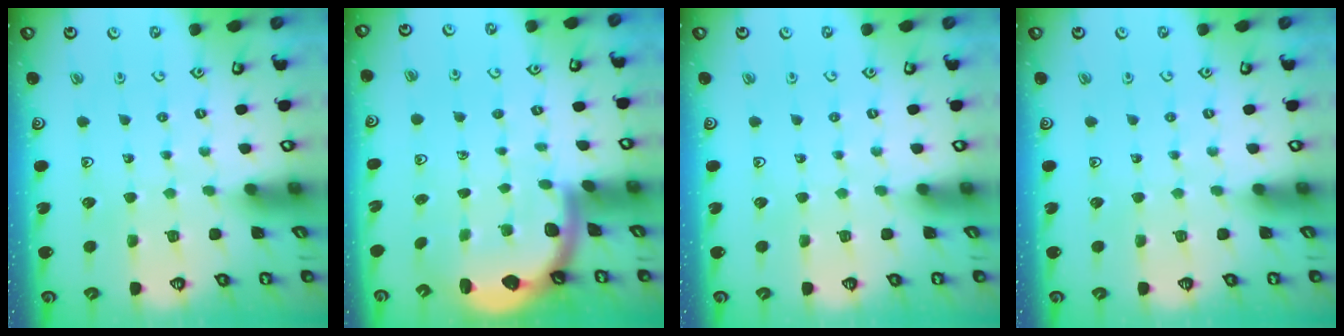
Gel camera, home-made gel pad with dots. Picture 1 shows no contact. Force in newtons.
{"total": 2.4, "press": 2.4, "slide": 0.3}
{"total": 0.0}
{"total": 0.0}